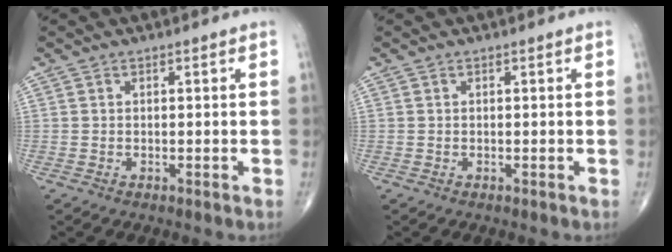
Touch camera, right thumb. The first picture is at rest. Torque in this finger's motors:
{"motor_torque": [0.03, -0.10, 0.08, -0.02, -0.03]}